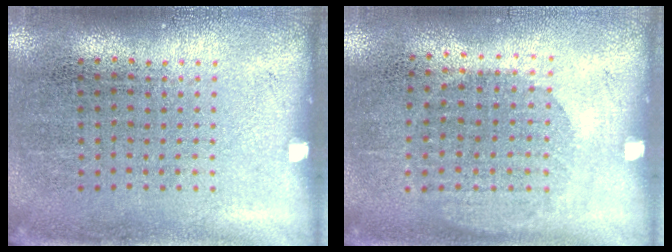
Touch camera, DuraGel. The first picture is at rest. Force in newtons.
{"total": 1.0, "press": 0.9, "slide": 0.5}